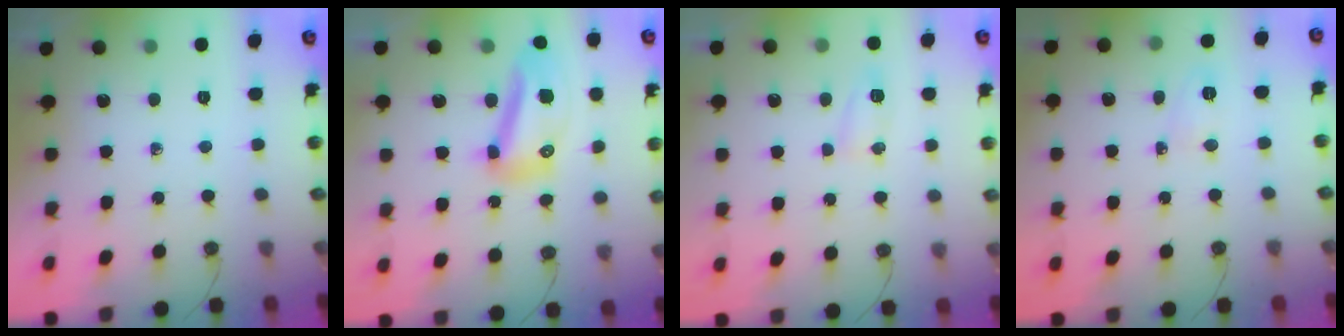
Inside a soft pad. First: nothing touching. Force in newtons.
{"total": 12.0, "press": 11.9, "slide": 1.5}
{"total": 11.5, "press": 6.0, "slide": 9.8}
{"total": 5.4, "press": 3.0, "slide": 4.4}